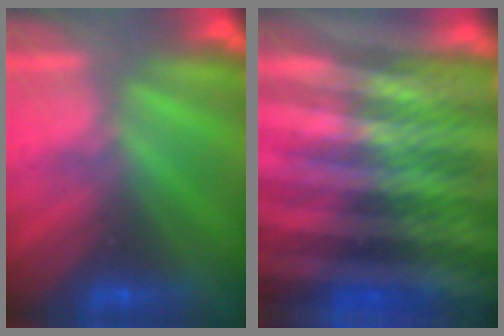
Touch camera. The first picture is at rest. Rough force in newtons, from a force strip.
{"total": 6.3}